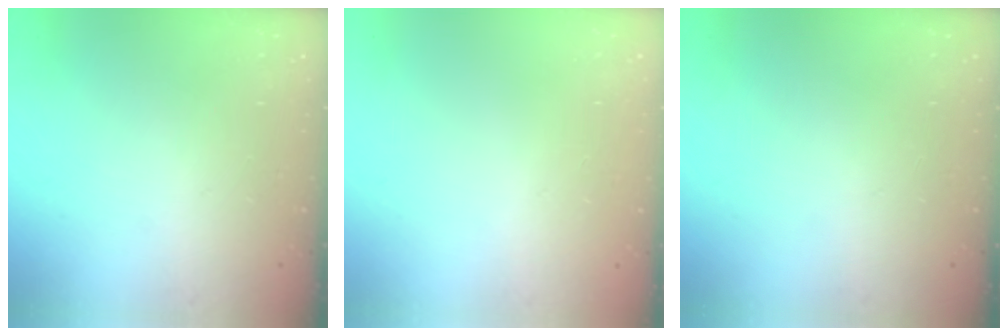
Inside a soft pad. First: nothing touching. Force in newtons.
{"total": 0.6, "press": 0.6, "slide": 0.1}
{"total": 0.0}